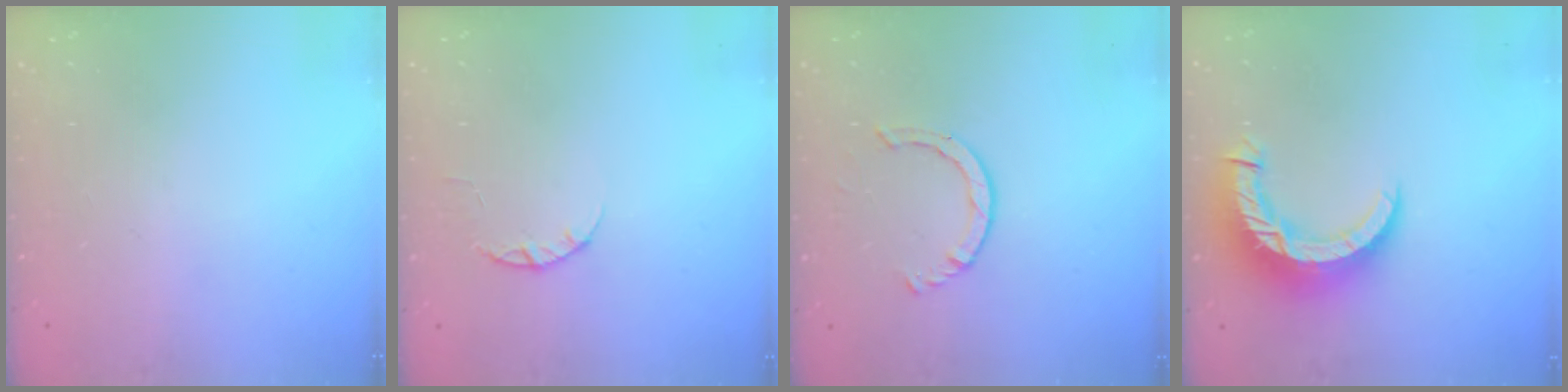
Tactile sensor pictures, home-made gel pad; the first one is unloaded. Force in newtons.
{"total": 2.4, "press": 2.3, "slide": 0.4}
{"total": 2.9, "press": 2.9, "slide": 0.4}
{"total": 11.4, "press": 11.3, "slide": 1.1}